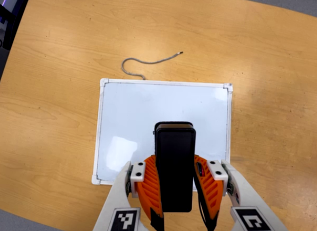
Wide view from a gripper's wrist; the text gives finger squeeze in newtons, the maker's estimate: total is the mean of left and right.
{"total": 7.7, "left": 6.1, "right": 9.4}